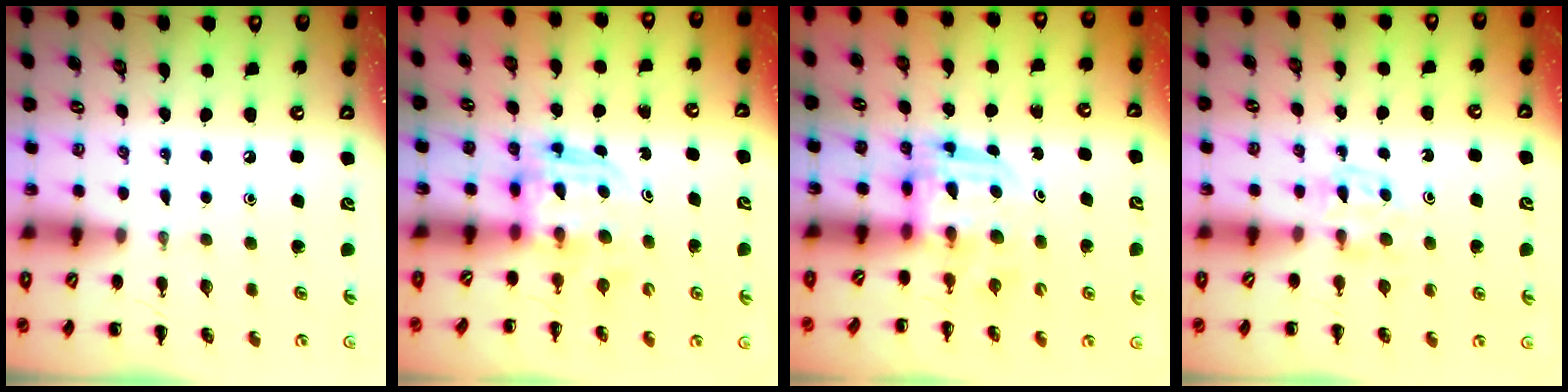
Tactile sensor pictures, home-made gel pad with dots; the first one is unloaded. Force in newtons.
{"total": 3.6, "press": 3.6, "slide": 0.2}
{"total": 3.1, "press": 3.1, "slide": 0.3}
{"total": 3.6, "press": 3.3, "slide": 1.3}